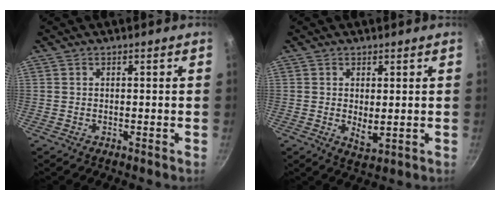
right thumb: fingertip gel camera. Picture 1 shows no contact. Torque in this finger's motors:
{"motor_torque": [-0.73, 0.11, -0.13, 0.15, 0.15]}